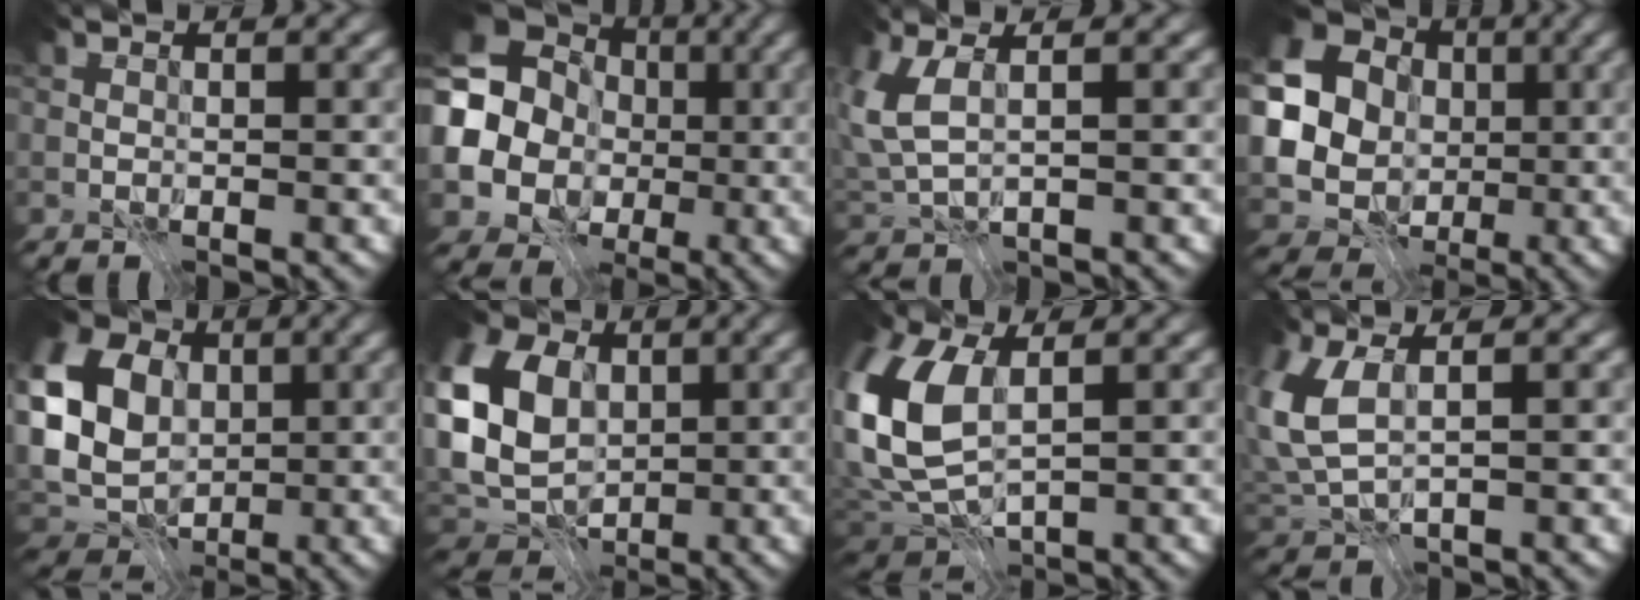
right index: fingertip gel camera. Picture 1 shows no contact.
{"total": 14.2, "force": [-0.1, 13.0, 5.6], "torque": [-0.148, 0.000, -0.033]}
{"total": 4.0, "force": [1.2, 1.5, 3.5], "torque": [-0.095, 0.005, 0.025]}
{"total": 20.1, "force": [1.1, 18.7, 7.2], "torque": [-0.186, -0.013, -0.017]}
{"total": 12.1, "force": [1.8, 9.2, 7.6], "torque": [-0.174, 0.011, 0.038]}
{"total": 10.1, "force": [1.0, 7.5, 6.7], "torque": [-0.167, 0.012, -0.001]}
{"total": 10.3, "force": [1.1, 6.0, 8.3], "torque": [-0.223, 0.002, 0.014]}
{"total": 5.4, "force": [1.1, 2.6, 4.6], "torque": [-0.122, 0.003, 0.021]}